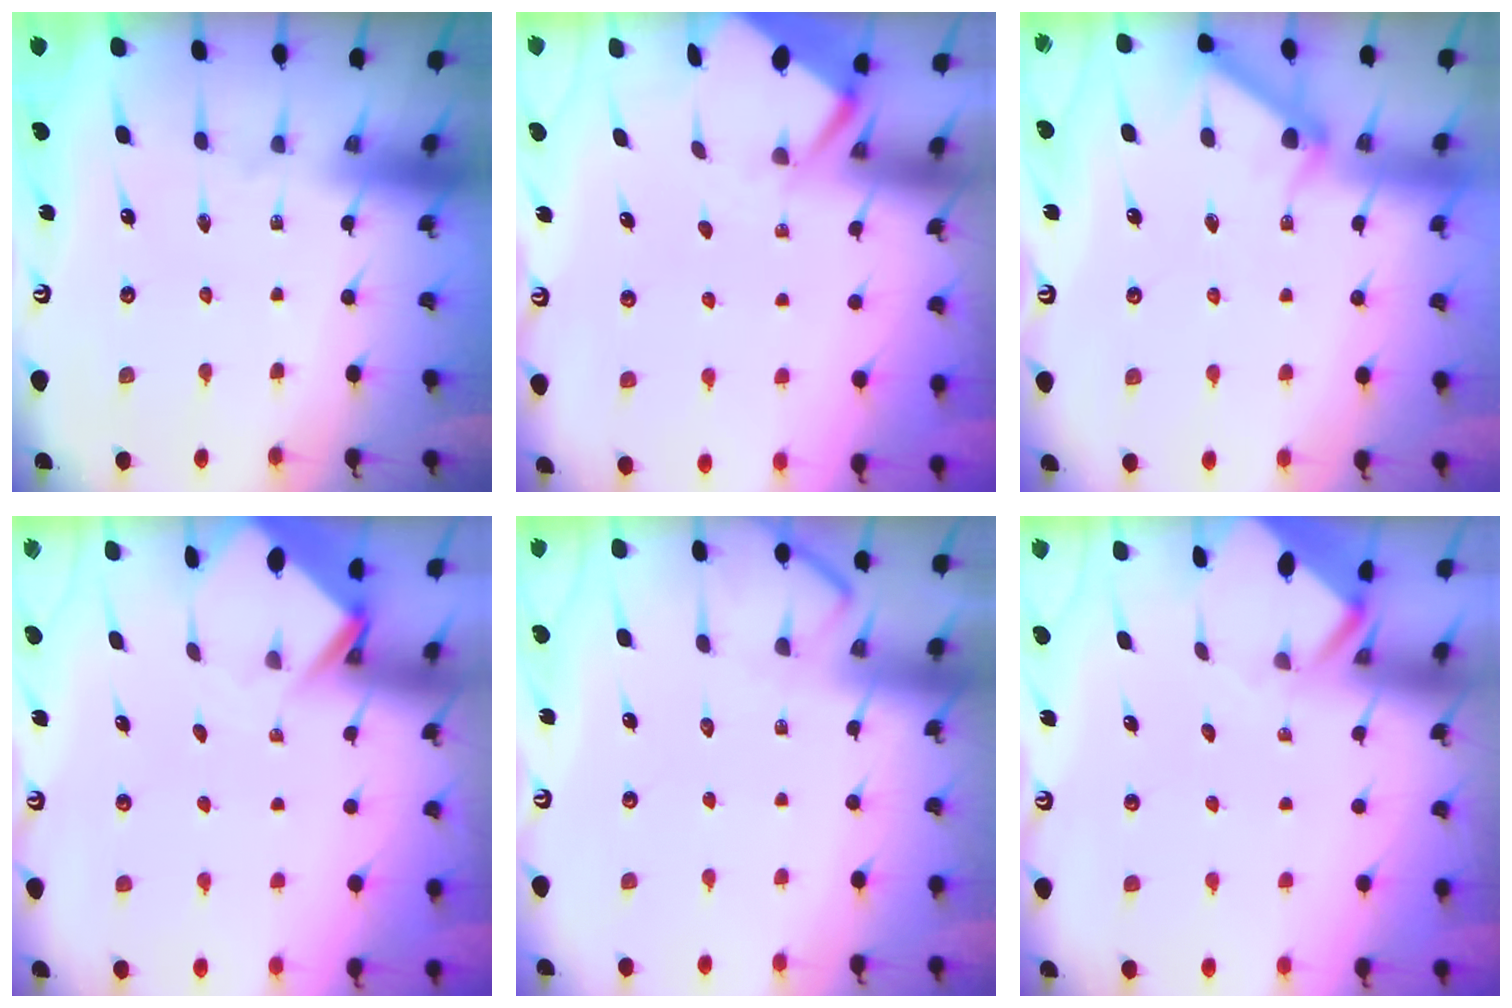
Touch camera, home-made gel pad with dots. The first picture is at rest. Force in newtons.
{"total": 2.8, "press": 2.8, "slide": 0.4}
{"total": 7.3, "press": 7.3, "slide": 0.5}
{"total": 3.8, "press": 3.8, "slide": 0.2}
{"total": 6.7, "press": 6.7, "slide": 0.7}
{"total": 2.9, "press": 2.9, "slide": 0.2}